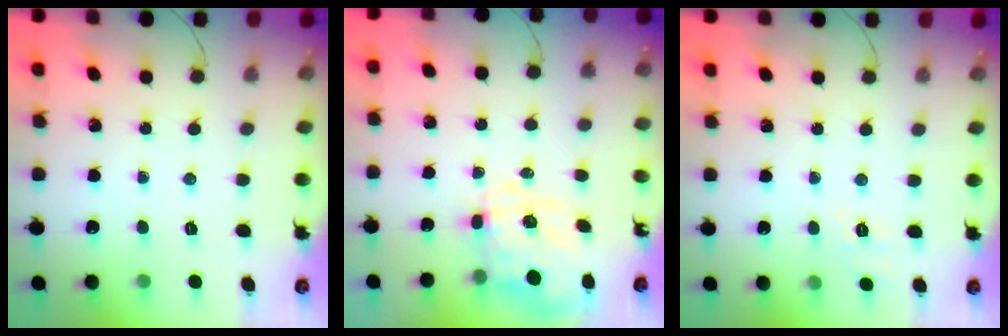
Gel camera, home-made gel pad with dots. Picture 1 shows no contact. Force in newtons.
{"total": 10.8, "press": 10.7, "slide": 1.2}
{"total": 7.0, "press": 6.7, "slide": 2.1}